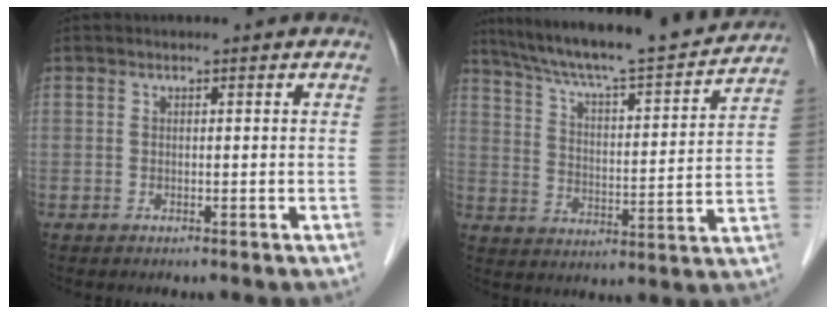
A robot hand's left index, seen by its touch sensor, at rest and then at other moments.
{"total": 19.9, "force": [18.0, 0.9, 8.4], "torque": [-0.142, -0.005, 0.266]}